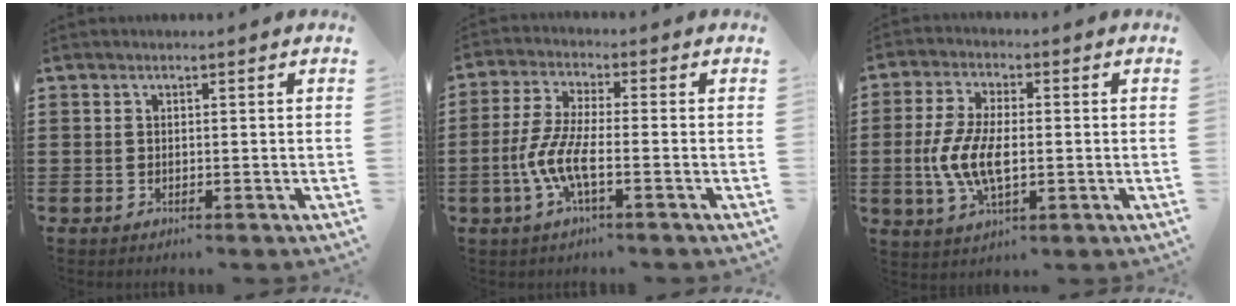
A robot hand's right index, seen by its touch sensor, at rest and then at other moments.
{"total": 6.9, "force": [-2.6, 1.7, 6.2], "torque": [-0.155, -0.017, -0.059]}
{"total": 8.2, "force": [-0.9, 3.8, 7.2], "torque": [-0.162, -0.002, -0.021]}